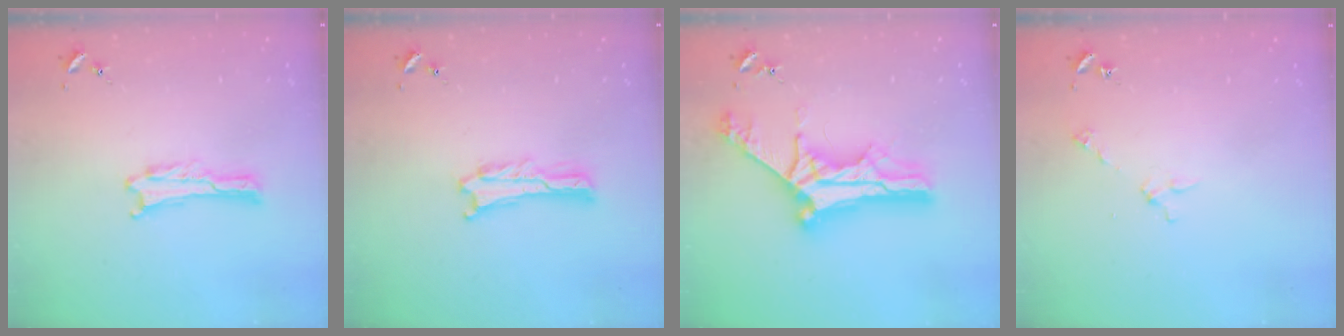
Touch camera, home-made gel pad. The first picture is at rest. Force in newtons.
{"total": 1.0, "press": 1.0, "slide": 0.2}
{"total": 13.8, "press": 13.8, "slide": 1.0}
{"total": 2.9, "press": 2.9, "slide": 0.2}